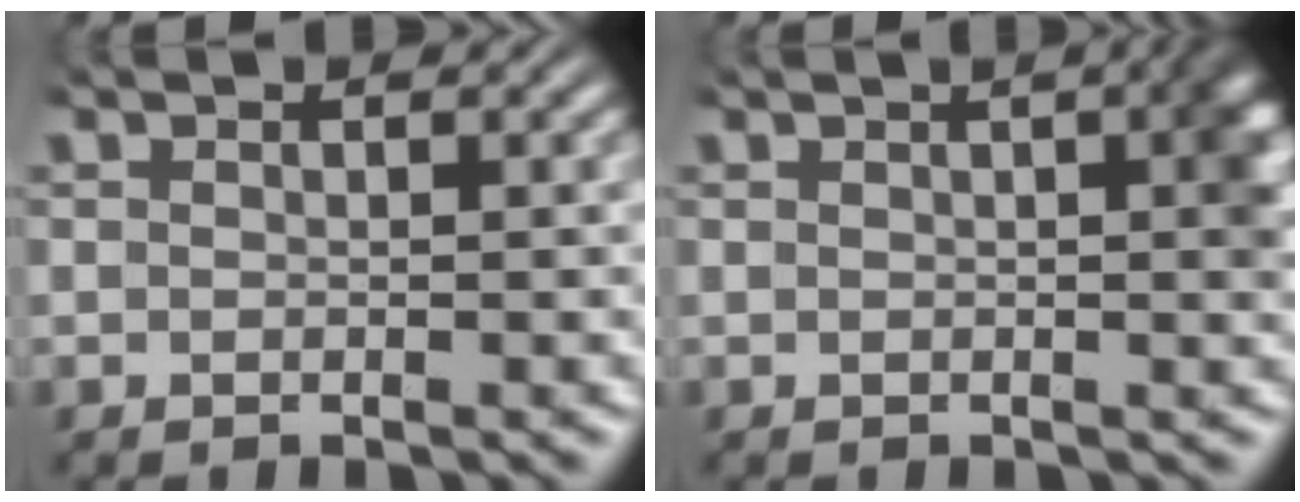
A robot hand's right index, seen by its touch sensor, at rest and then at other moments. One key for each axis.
{"total": 4.1, "fx": 0.5, "fy": 0.9, "fz": 4.0, "tx": -0.034, "ty": 0.006, "tz": 0.006}